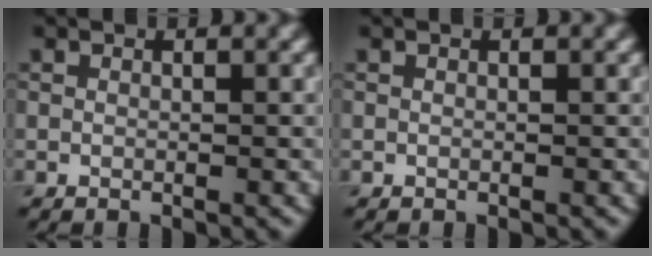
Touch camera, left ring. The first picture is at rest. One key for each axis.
{"total": 0.0}